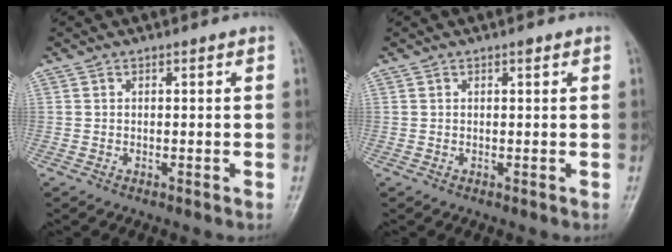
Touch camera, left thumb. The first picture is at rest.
{"total": 0.8, "force": [0.4, 0.2, 0.6], "torque": [-0.009, 0.000, 0.005]}